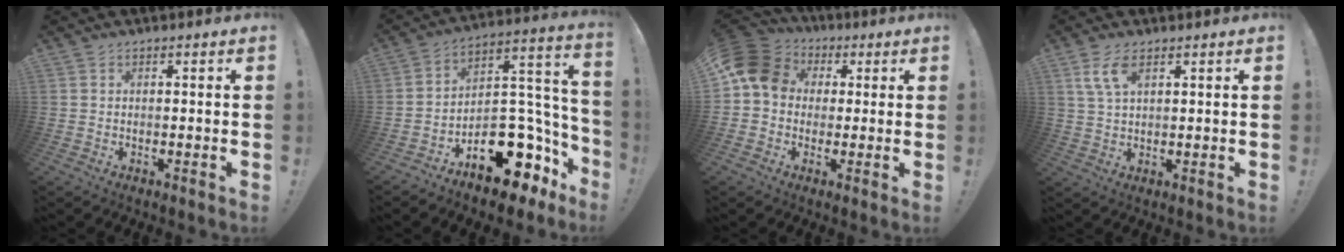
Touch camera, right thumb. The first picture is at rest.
{"total": 18.2, "force": [-11.0, 10.2, 10.4], "torque": [-0.094, 0.063, -0.171]}
{"total": 12.6, "force": [2.6, 10.1, 6.9], "torque": [-0.119, 0.008, 0.056]}
{"total": 6.2, "force": [2.9, 2.6, 4.8], "torque": [-0.096, -0.003, 0.052]}